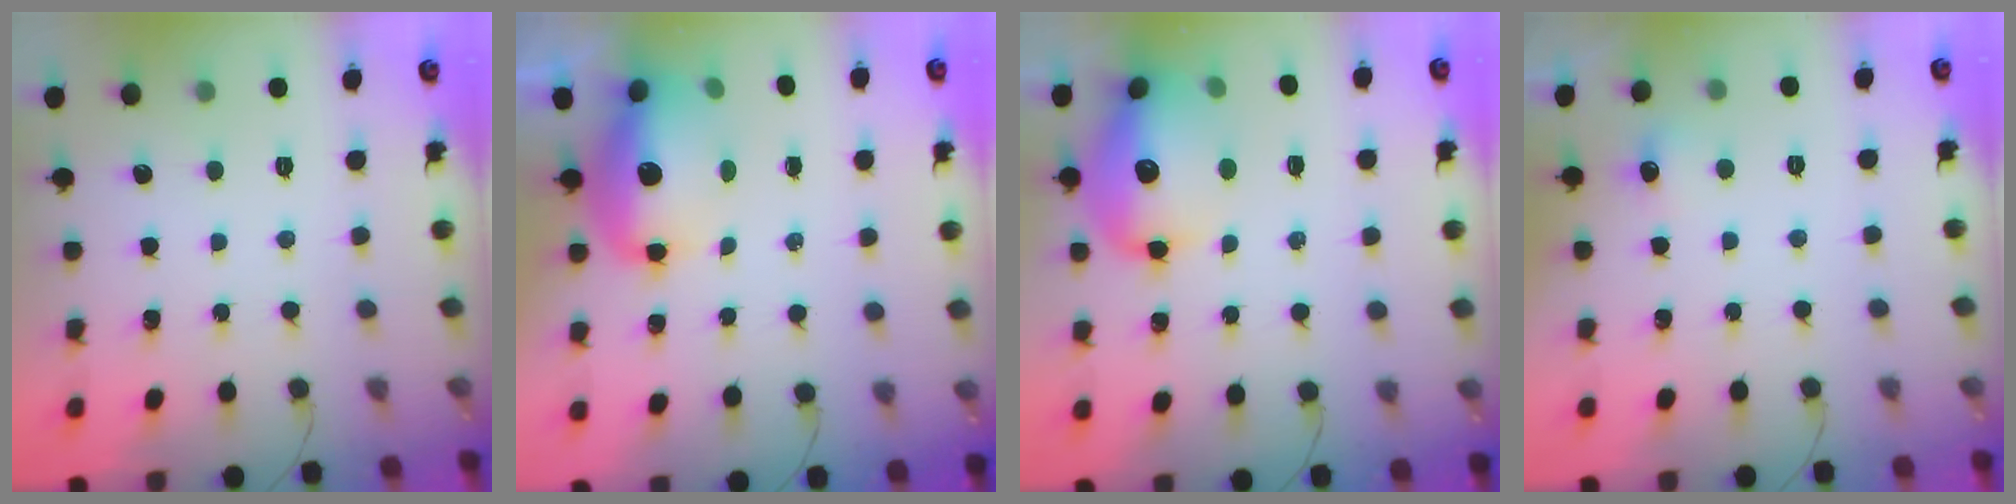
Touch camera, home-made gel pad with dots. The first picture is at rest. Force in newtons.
{"total": 14.1, "press": 13.8, "slide": 3.3}
{"total": 16.9, "press": 16.3, "slide": 4.3}
{"total": 5.2, "press": 5.0, "slide": 1.3}